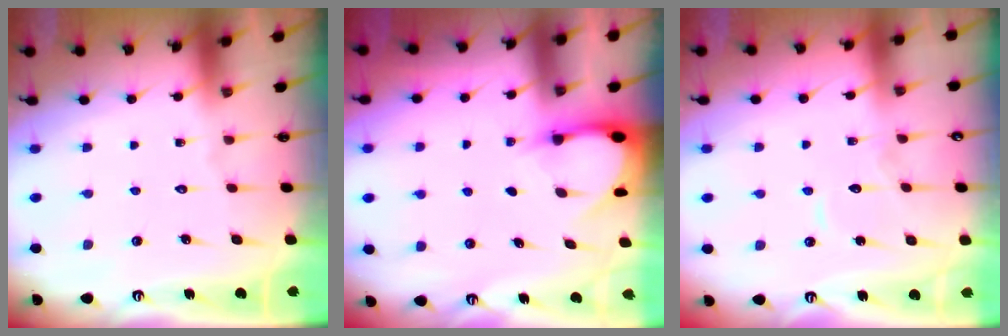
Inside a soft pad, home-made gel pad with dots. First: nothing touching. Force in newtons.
{"total": 3.0, "press": 3.0, "slide": 0.4}
{"total": 8.4, "press": 8.4, "slide": 0.5}